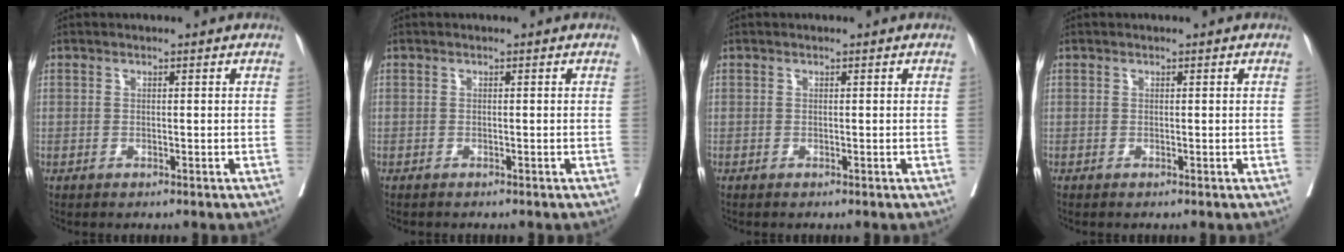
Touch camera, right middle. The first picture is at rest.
{"total": 1.5, "force": [-1.3, 0.2, 0.6], "torque": [-0.008, -0.001, -0.019]}
{"total": 0.0}
{"total": 0.0}